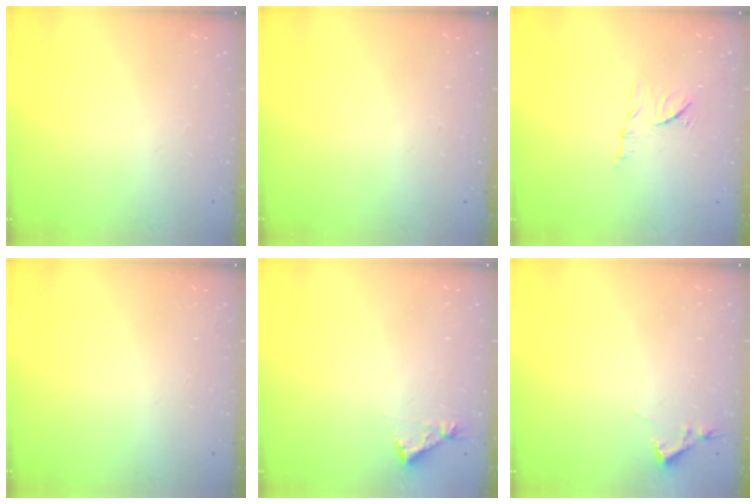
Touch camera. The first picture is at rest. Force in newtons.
{"total": 0.0}
{"total": 9.6, "press": 9.6, "slide": 0.3}
{"total": 0.0}
{"total": 4.3, "press": 4.3, "slide": 0.5}
{"total": 2.9, "press": 2.9, "slide": 0.5}